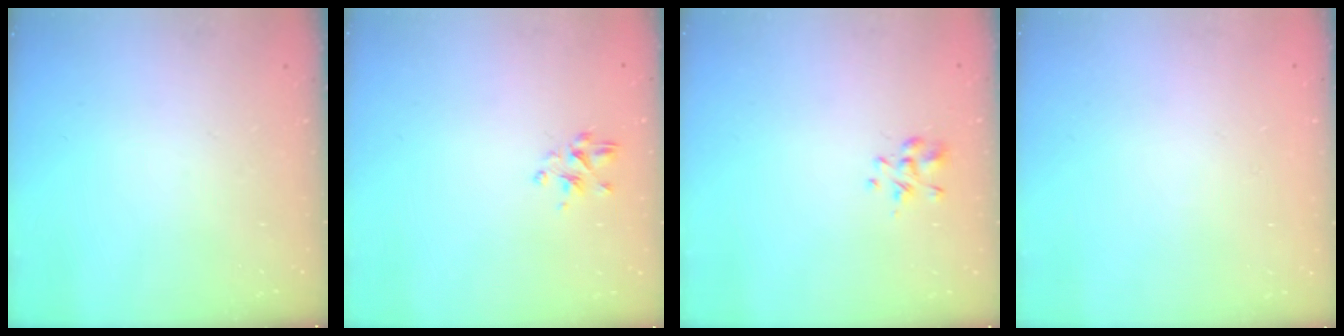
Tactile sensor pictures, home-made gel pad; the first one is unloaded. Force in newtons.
{"total": 2.8, "press": 2.7, "slide": 0.9}
{"total": 2.3, "press": 2.1, "slide": 0.9}
{"total": 1.8, "press": 1.8, "slide": 0.2}